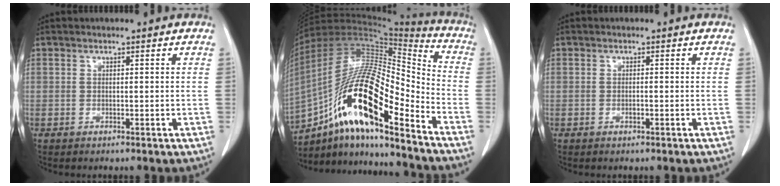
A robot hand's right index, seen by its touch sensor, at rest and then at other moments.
{"total": 22.1, "force": [-12.7, 4.2, 17.7], "torque": [-0.342, -0.002, -0.224]}
{"total": 0.7, "force": [-0.3, 0.1, 0.6], "torque": [-0.014, 0.001, -0.002]}